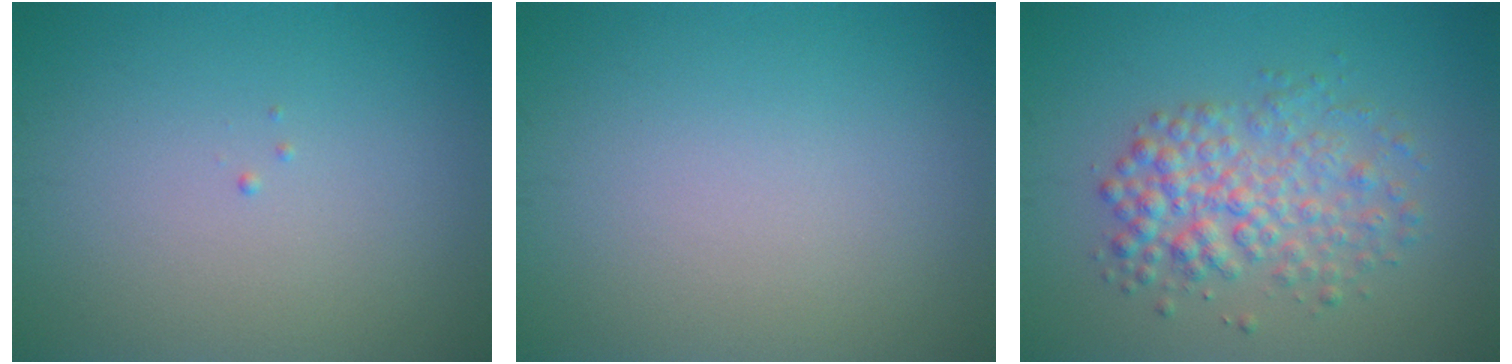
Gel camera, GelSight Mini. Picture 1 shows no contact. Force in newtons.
{"total": 0.0}
{"total": 4.4, "press": 4.4, "slide": 0.1}